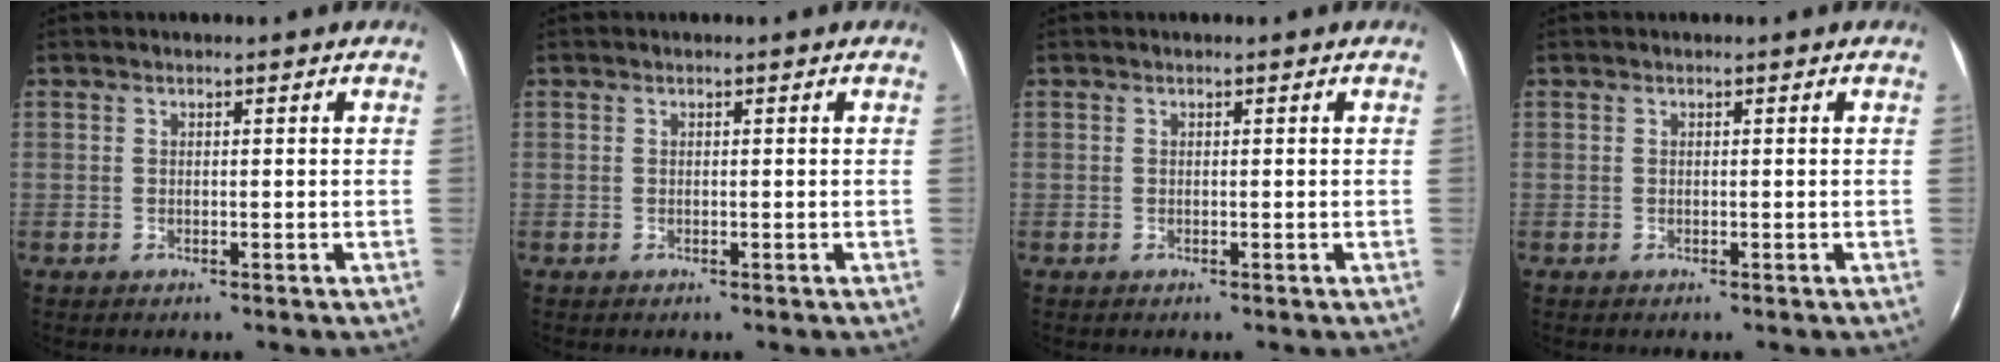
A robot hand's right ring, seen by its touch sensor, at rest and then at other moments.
{"total": 0.0}
{"total": 0.0}
{"total": 0.0}